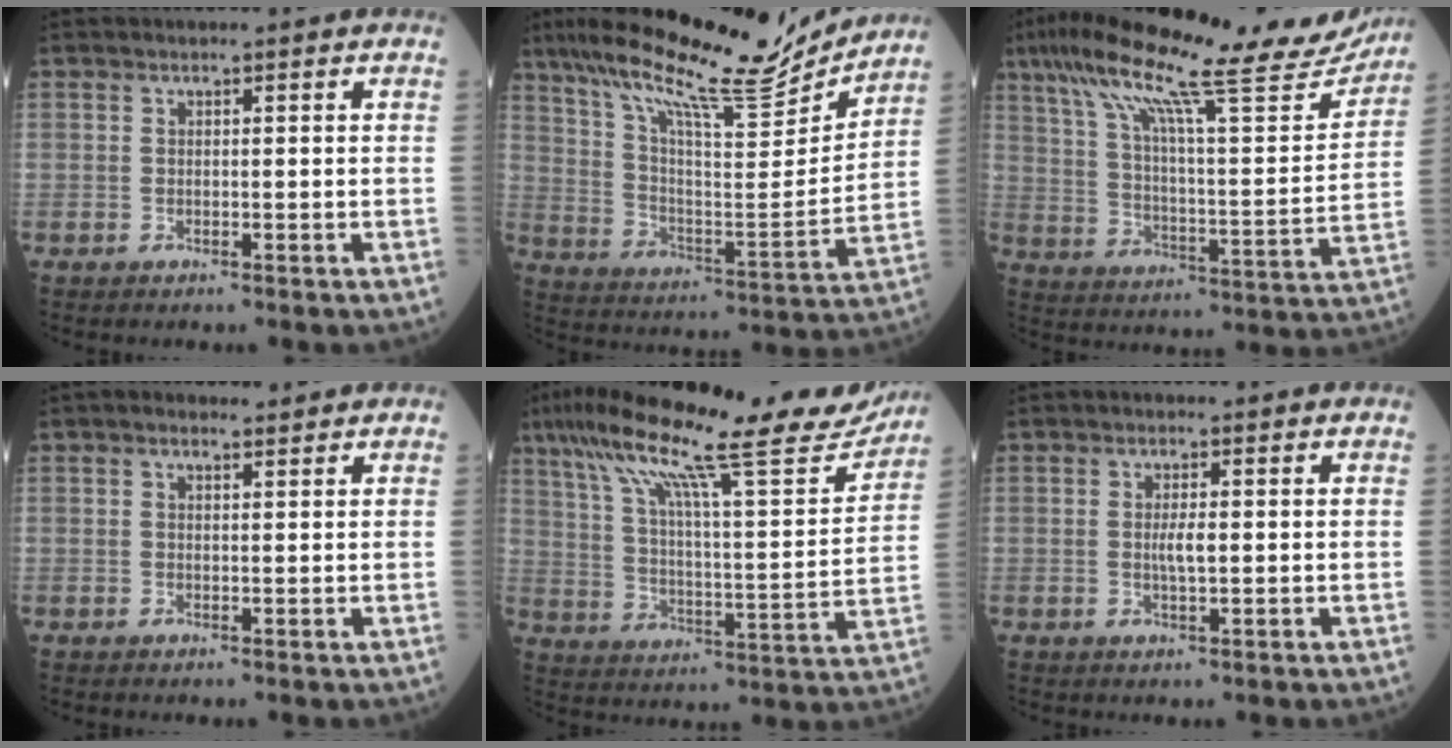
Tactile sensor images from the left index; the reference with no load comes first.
{"total": 20.5, "force": [17.7, 2.0, 10.3], "torque": [-0.187, -0.004, 0.282]}
{"total": 26.4, "force": [21.6, 2.7, 14.9], "torque": [-0.257, 0.005, 0.310]}
{"total": 1.1, "force": [1.0, 0.3, 0.4], "torque": [-0.016, 0.005, 0.015]}
{"total": 24.6, "force": [19.3, 2.8, 14.9], "torque": [-0.260, 0.017, 0.286]}
{"total": 2.4, "force": [0.1, 0.4, 2.4], "torque": [-0.048, -0.001, 0.003]}